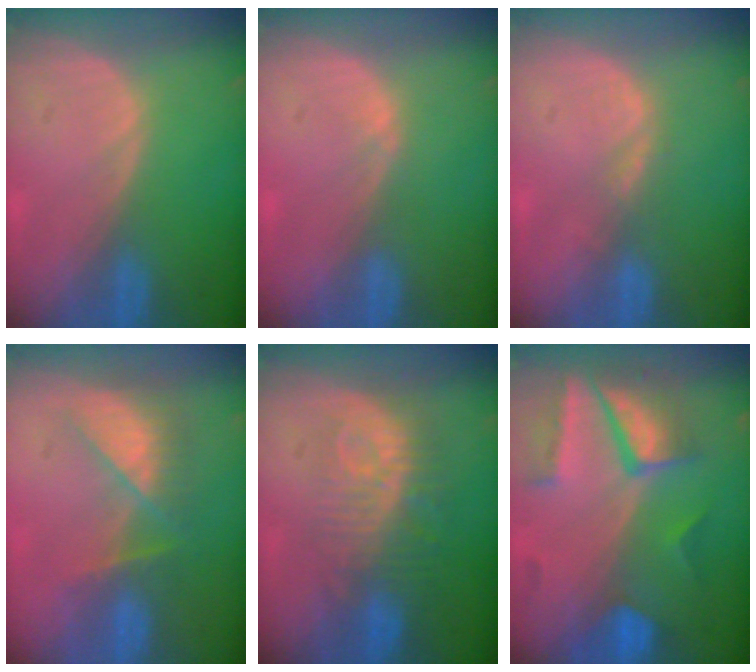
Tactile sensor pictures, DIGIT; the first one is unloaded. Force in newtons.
{"total": 0.7, "press": 0.7, "slide": 0.3}
{"total": 2.3, "press": 1.8, "slide": 1.5}
{"total": 8.2, "press": 7.0, "slide": 4.3}
{"total": 9.6, "press": 8.7, "slide": 4.0}
{"total": 9.6, "press": 8.3, "slide": 4.9}